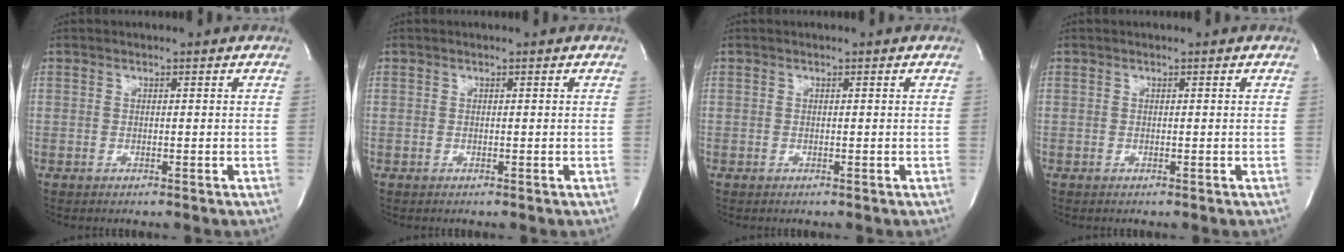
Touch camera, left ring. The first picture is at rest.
{"total": 0.0}
{"total": 0.0}
{"total": 0.0}